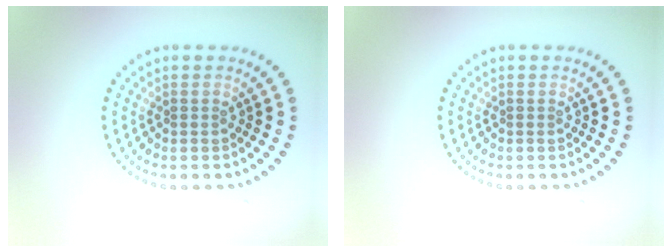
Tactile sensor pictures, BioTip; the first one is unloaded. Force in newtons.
{"total": 0.0}